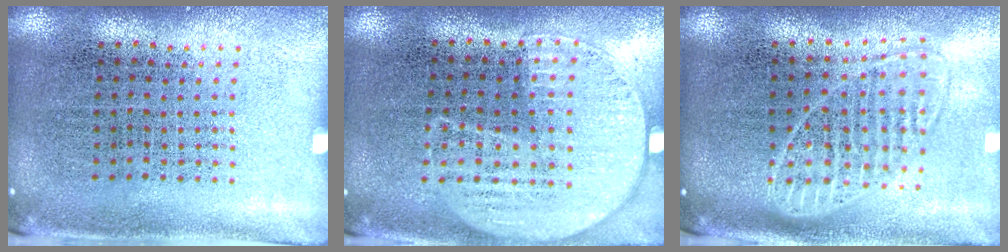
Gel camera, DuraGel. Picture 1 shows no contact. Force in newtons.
{"total": 1.2, "press": 1.1, "slide": 0.5}
{"total": 1.8, "press": 1.4, "slide": 1.0}